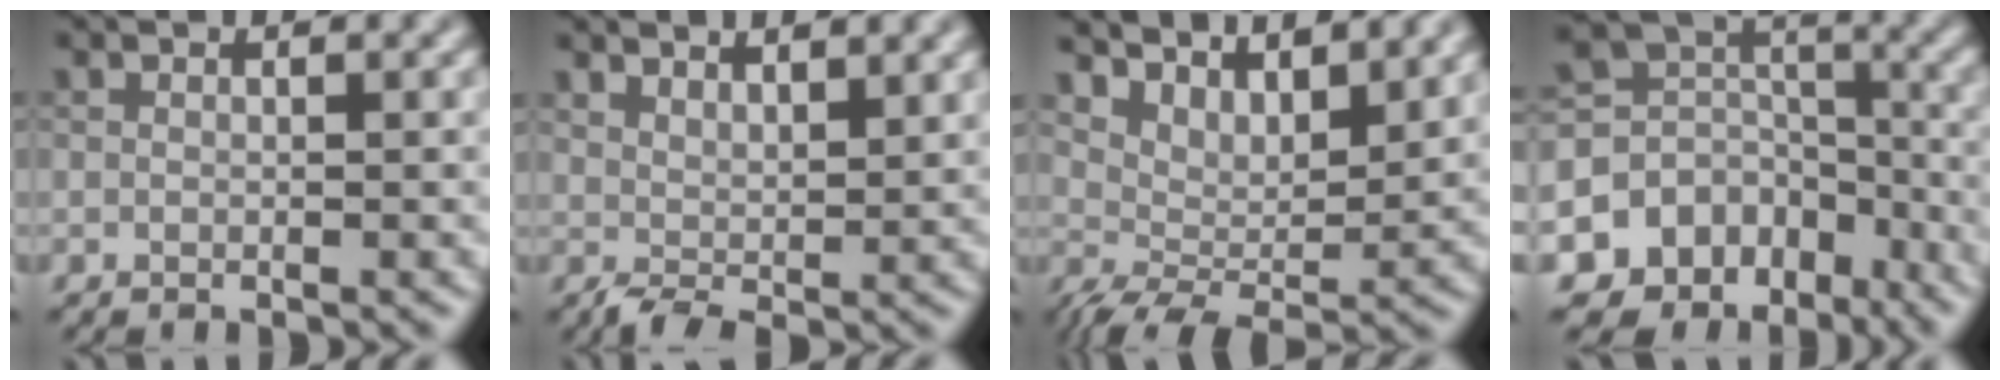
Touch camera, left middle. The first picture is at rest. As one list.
[{"total": 2.9, "force": [2.2, 1.0, 1.7], "torque": [-0.034, -0.001, 0.043]}, {"total": 7.4, "force": [5.9, 2.1, 3.9], "torque": [-0.082, 0.001, 0.092]}, {"total": 9.1, "force": [-5.0, 6.8, 3.5], "torque": [-0.066, 0.007, -0.083]}]